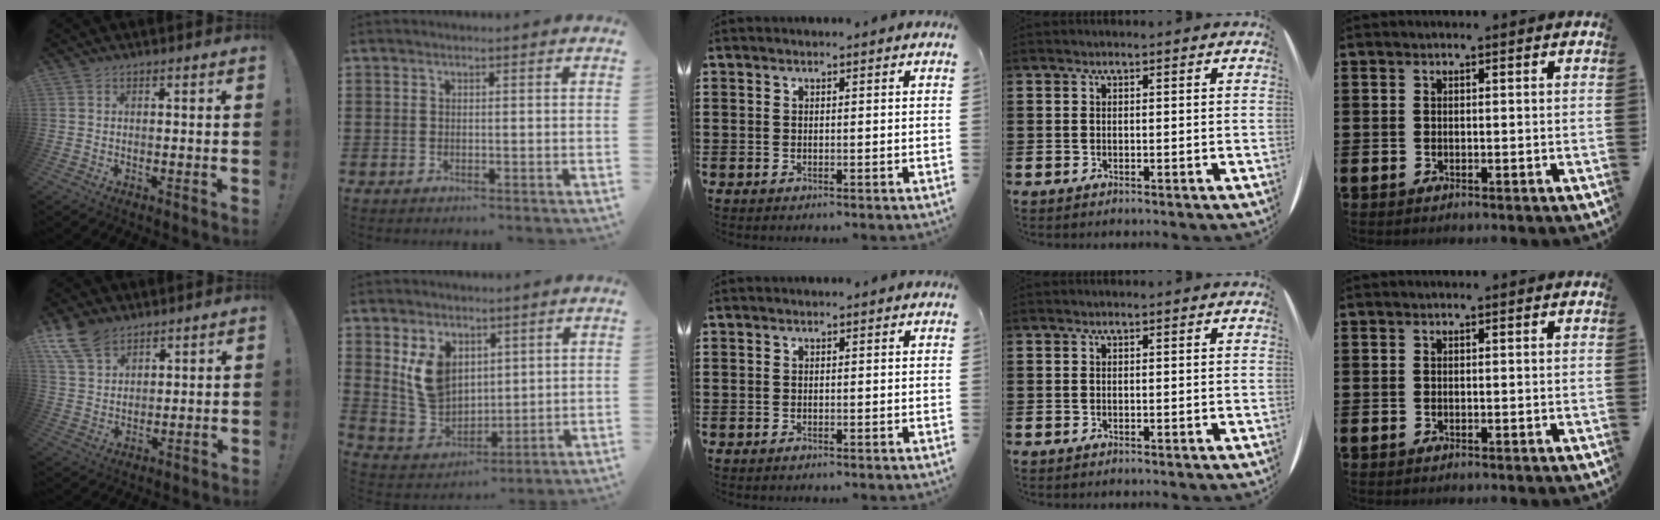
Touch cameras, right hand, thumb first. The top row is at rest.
{"thumb": {"total": 10.2, "force": [7.3, 5.8, 4.0], "torque": [-0.086, -0.034, 0.146]}, "index": {"total": 8.0, "force": [3.2, 6.0, 4.2], "torque": [-0.118, 0.010, 0.061]}}